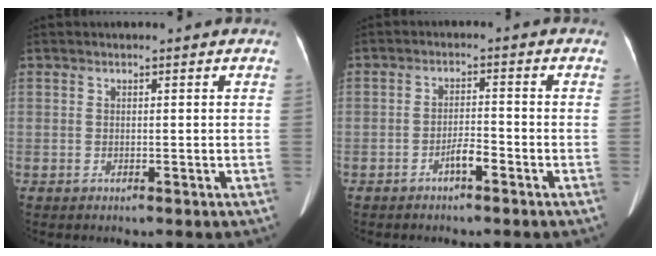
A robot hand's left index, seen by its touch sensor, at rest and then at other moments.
{"total": 2.8, "force": [-1.9, 0.5, 2.0], "torque": [-0.035, 0.003, -0.033]}